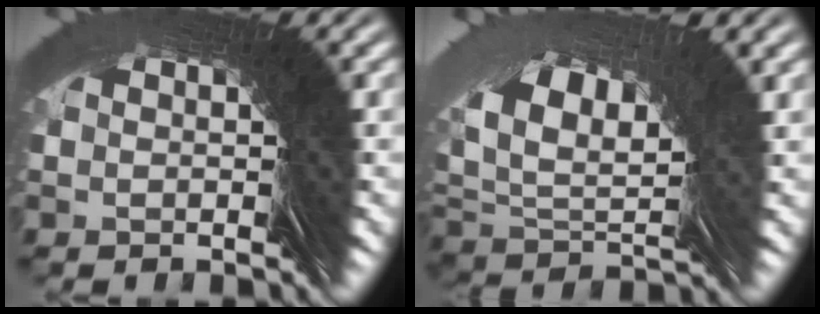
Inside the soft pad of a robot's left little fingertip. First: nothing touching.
{"total": 4.2, "force": [3.2, 1.1, 2.6], "torque": [-0.055, 0.025, 0.044]}